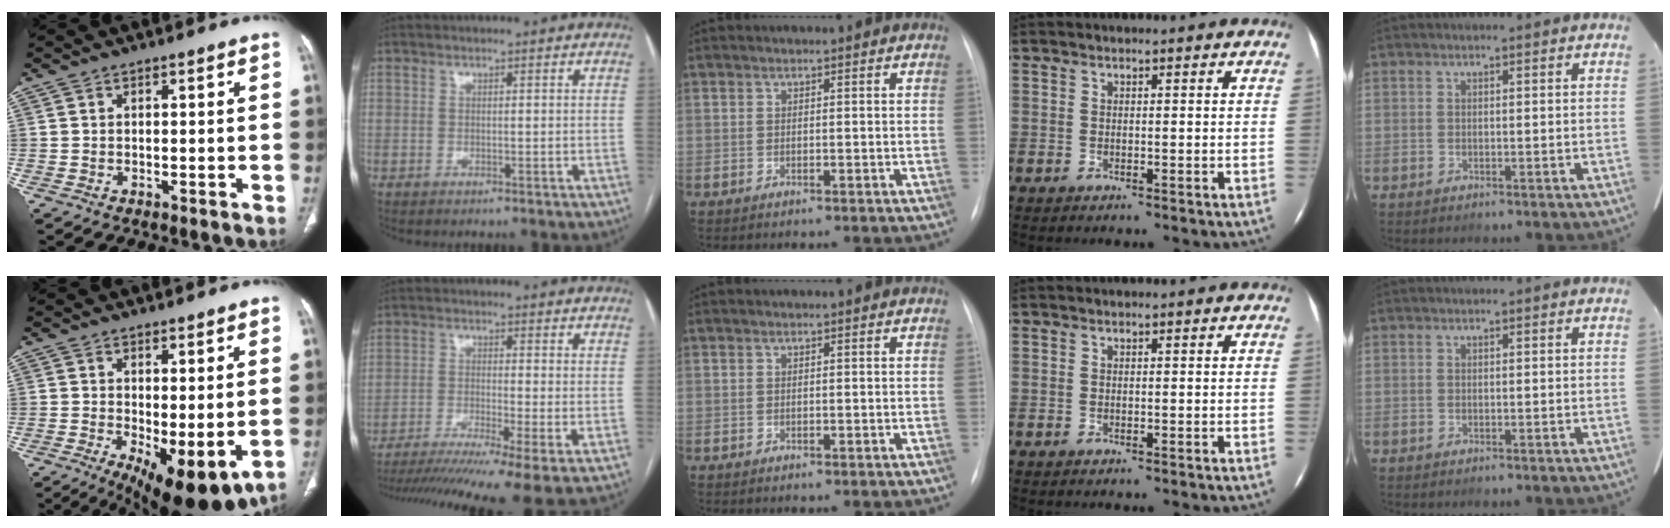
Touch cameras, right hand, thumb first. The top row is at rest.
{"thumb": {"total": 12.1, "force": [-2.9, 4.5, 10.8], "torque": [-0.160, -0.022, -0.028]}, "index": {"total": 14.6, "force": [-10.7, -0.2, 10.0], "torque": [-0.151, -0.027, -0.171]}}